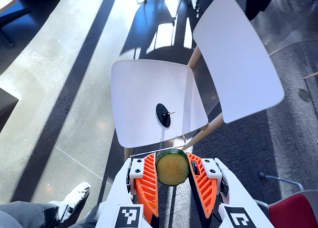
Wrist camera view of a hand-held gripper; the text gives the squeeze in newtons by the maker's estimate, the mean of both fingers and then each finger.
{"total": 9.3, "left": 9.7, "right": 8.9}